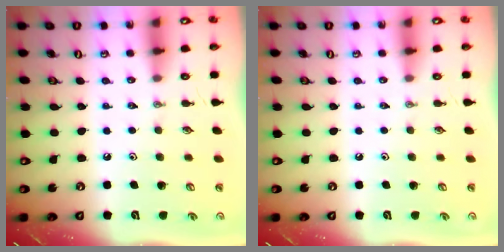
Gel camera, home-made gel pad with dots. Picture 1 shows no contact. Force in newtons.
{"total": 0.0}